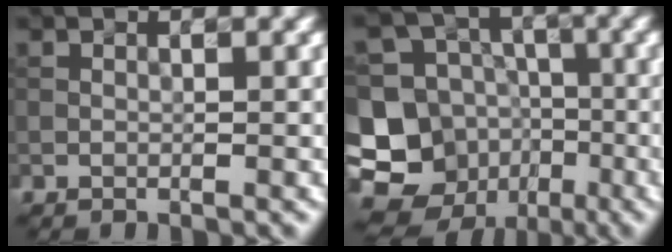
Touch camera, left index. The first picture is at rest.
{"total": 15.8, "force": [-5.6, 14.2, 4.0], "torque": [-0.126, -0.020, -0.084]}